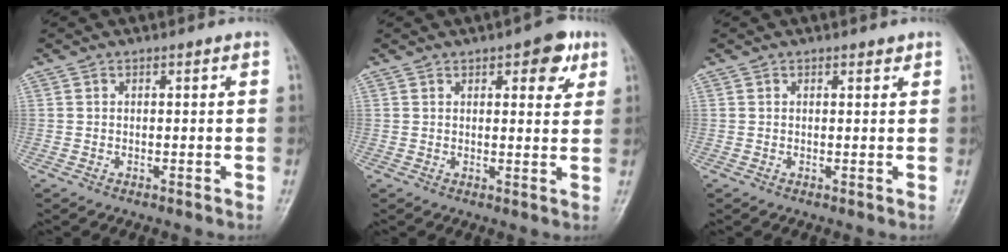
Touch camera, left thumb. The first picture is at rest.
{"total": 6.3, "force": [3.2, 2.8, 4.7], "torque": [-0.036, -0.010, 0.033]}
{"total": 0.8, "force": [0.7, 0.4, 0.4], "torque": [-0.003, -0.005, 0.007]}